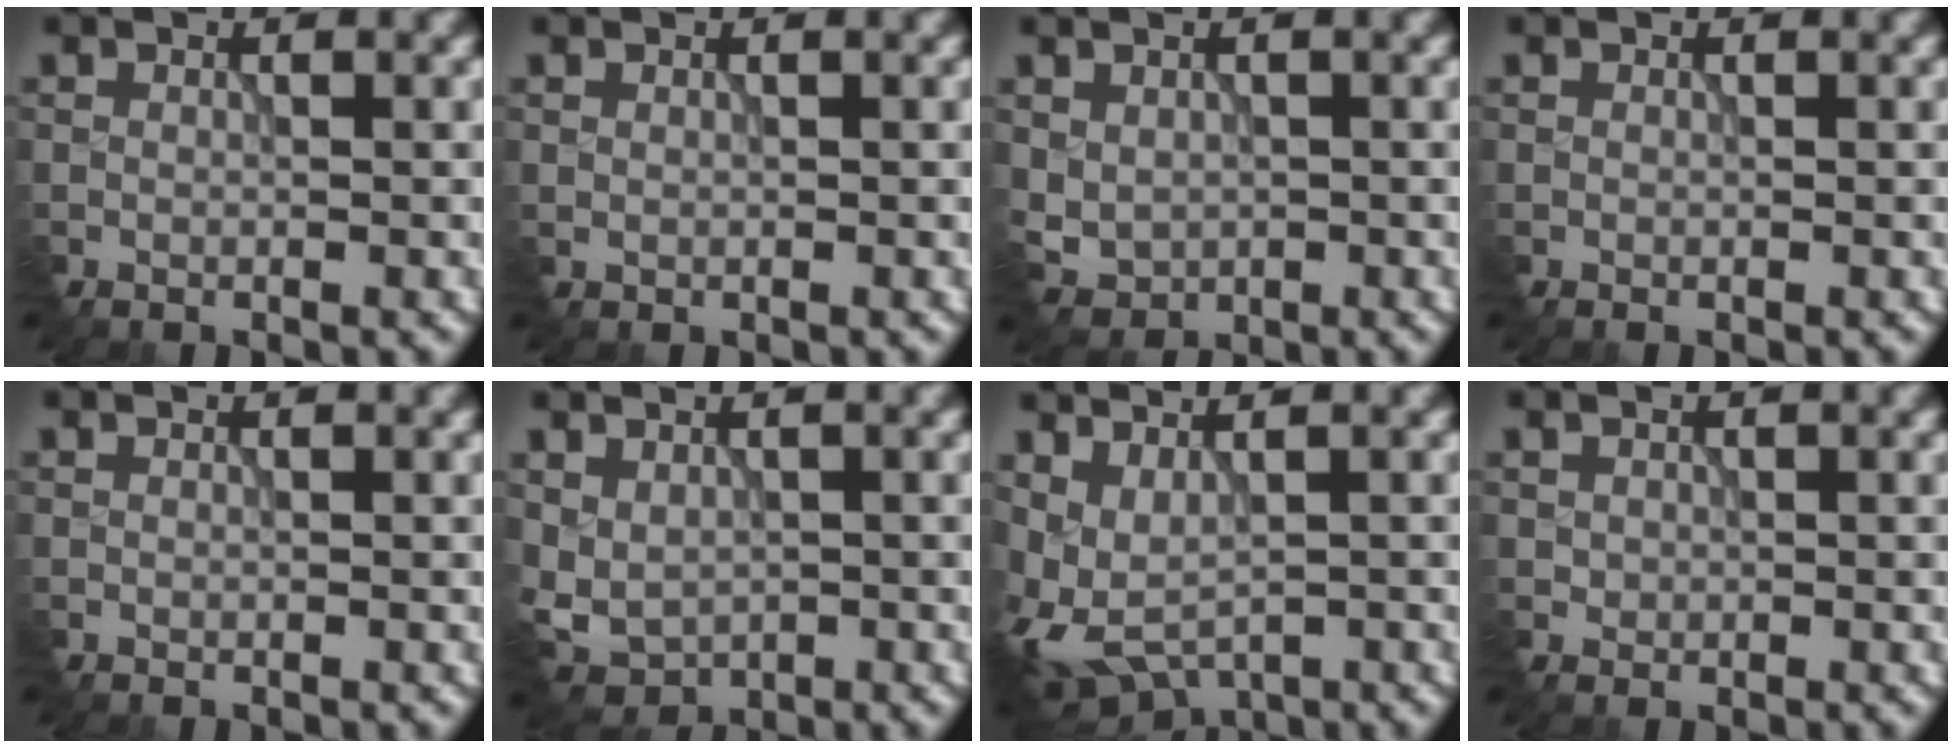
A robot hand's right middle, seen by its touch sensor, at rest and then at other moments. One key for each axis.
{"total": 0.0}
{"total": 2.0, "fx": 0.3, "fy": 1.7, "fz": 0.8, "tx": -0.024, "ty": -0.005, "tz": 0.012}
{"total": 0.0}
{"total": 0.0}
{"total": 2.8, "fx": 0.2, "fy": 2.3, "fz": 1.6, "tx": -0.042, "ty": -0.009, "tz": 0.010}
{"total": 4.4, "fx": 0.4, "fy": 2.4, "fz": 3.7, "tx": -0.095, "ty": -0.003, "tz": 0.017}
{"total": 0.9, "fx": 0.4, "fy": 0.8, "fz": 0.0, "tx": -0.005, "ty": 0.000, "tz": 0.010}